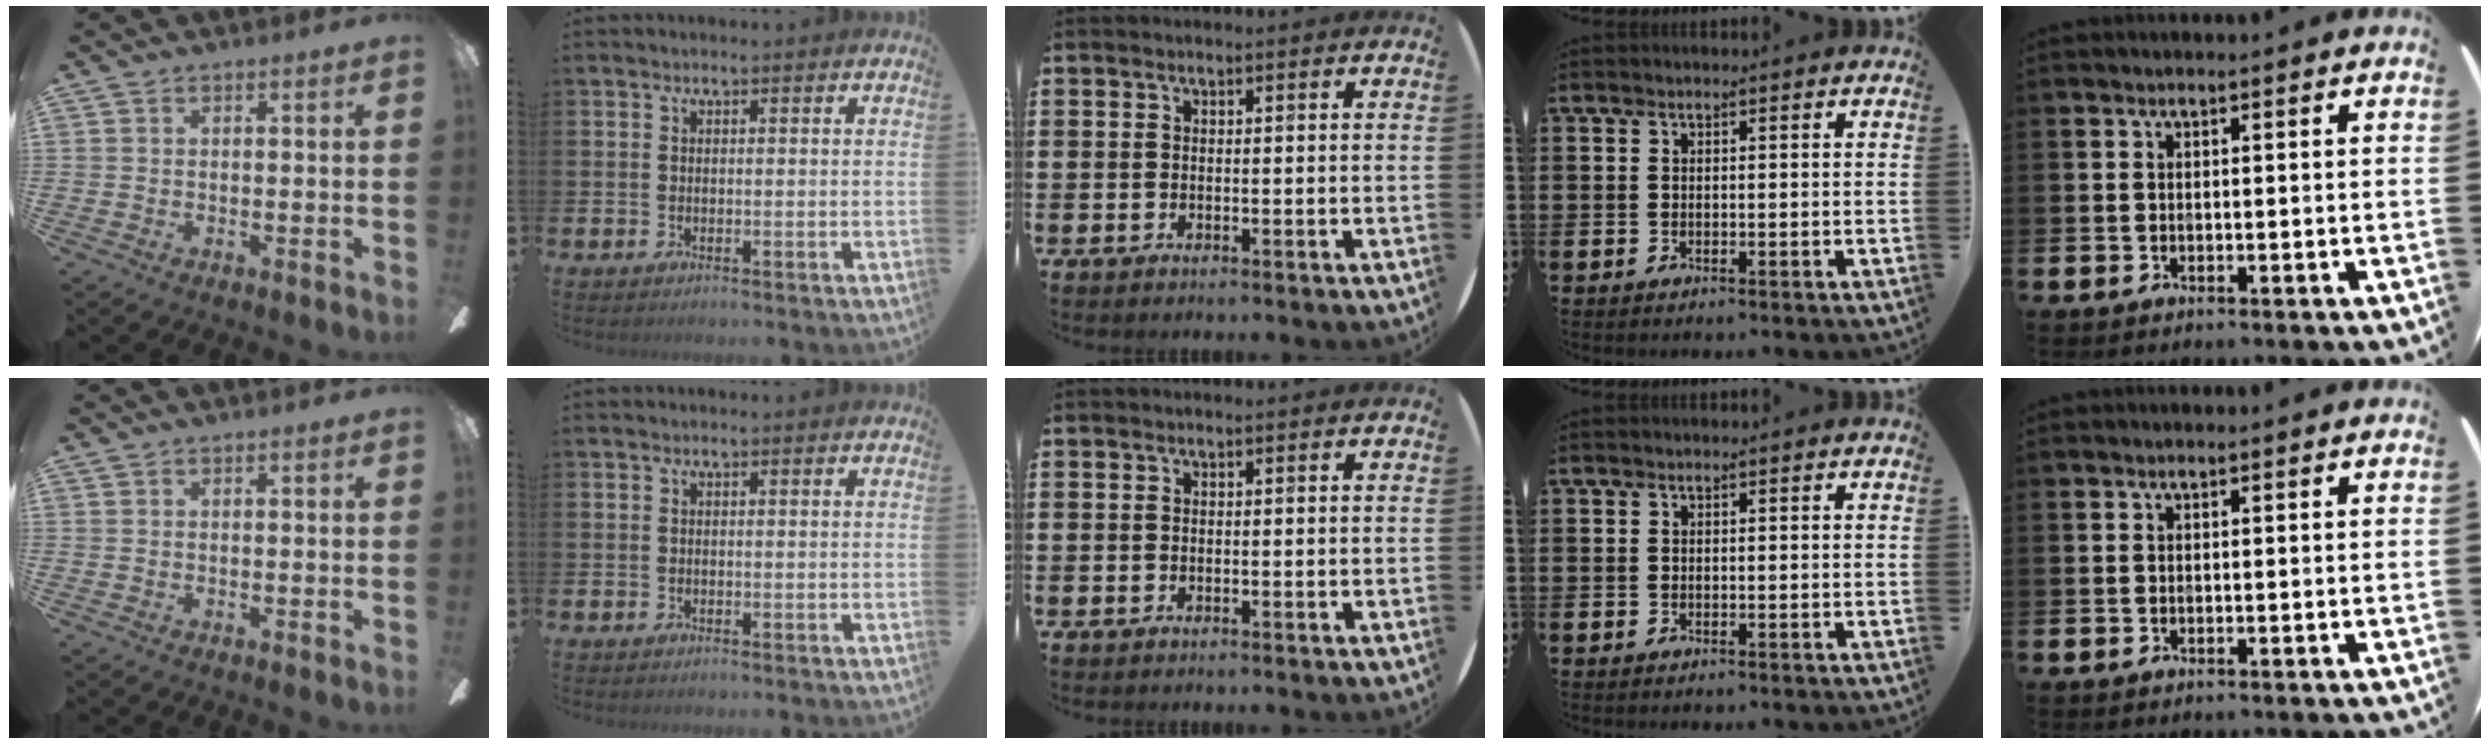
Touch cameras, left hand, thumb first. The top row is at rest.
{}